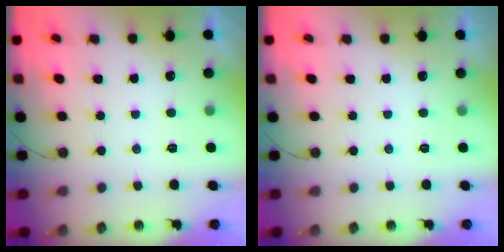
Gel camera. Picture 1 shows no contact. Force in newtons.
{"total": 0.0}